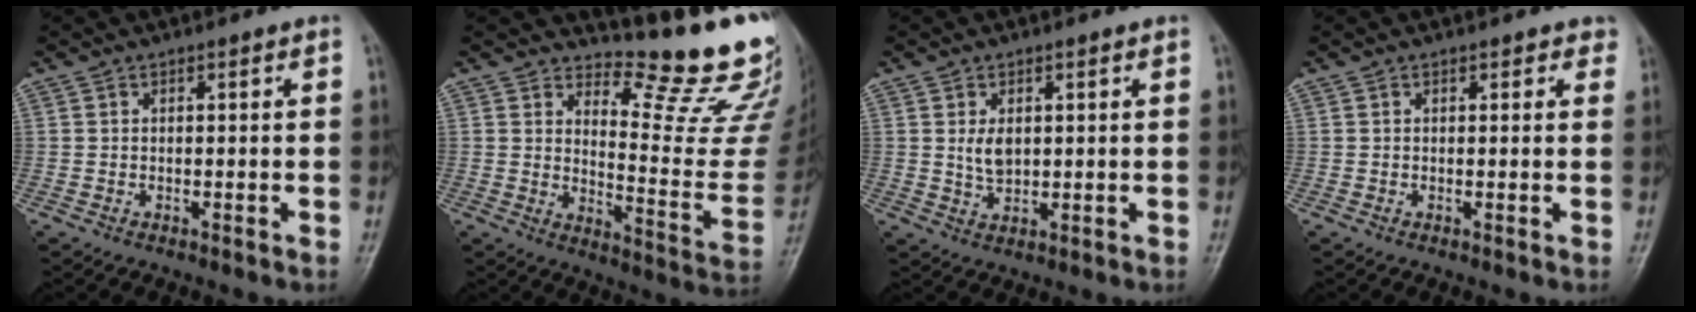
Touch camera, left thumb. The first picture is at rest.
{"total": 16.0, "force": [14.3, 2.2, 6.8], "torque": [-0.058, -0.178, 0.188]}
{"total": 3.5, "force": [0.9, 2.2, 2.6], "torque": [-0.036, -0.011, 0.025]}
{"total": 2.1, "force": [1.6, 1.1, 0.8], "torque": [0.012, -0.001, 0.010]}